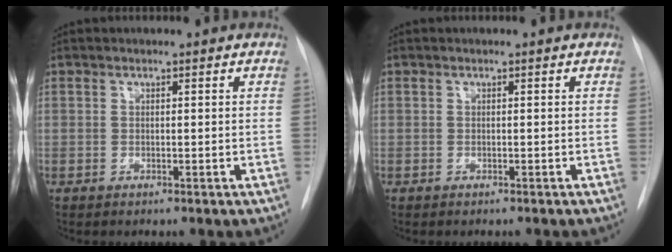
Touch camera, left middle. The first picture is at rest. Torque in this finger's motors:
{"motor_torque": [1.00, -1.13, 0.07, 0.01]}